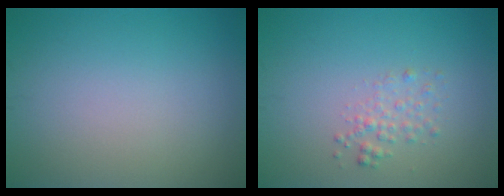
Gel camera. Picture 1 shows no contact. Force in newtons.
{"total": 1.5, "press": 1.5, "slide": 0.0}